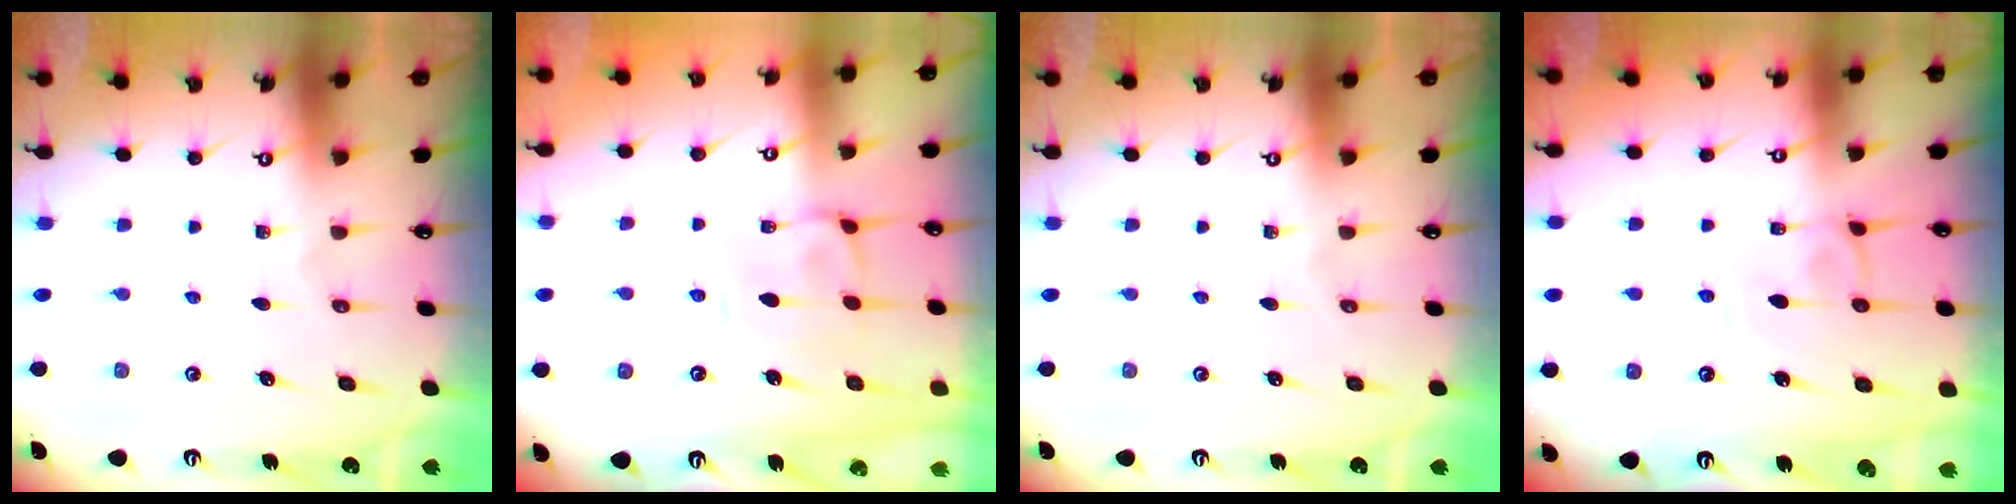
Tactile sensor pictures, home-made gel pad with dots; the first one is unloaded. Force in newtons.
{"total": 0.9, "press": 0.5, "slide": 0.7}
{"total": 0.0}
{"total": 2.9, "press": 2.9, "slide": 0.1}